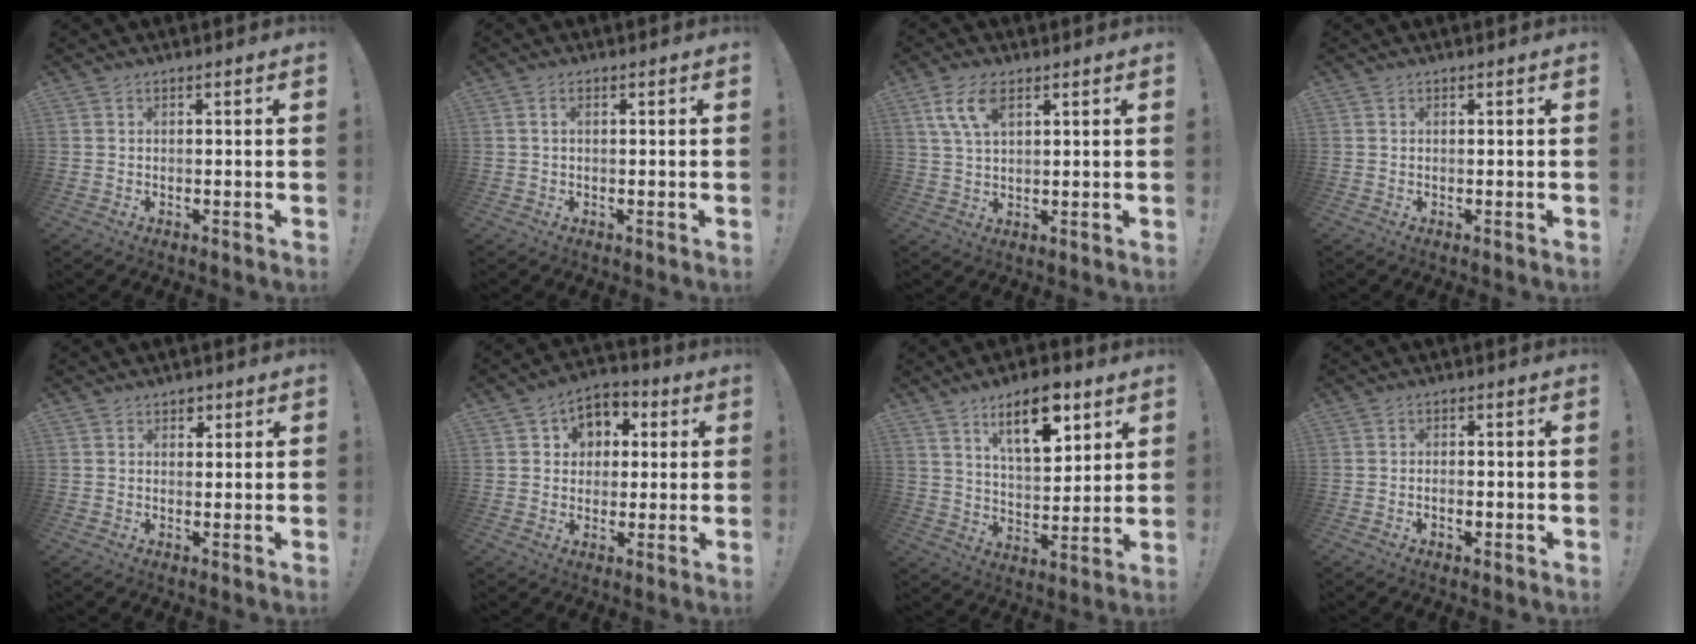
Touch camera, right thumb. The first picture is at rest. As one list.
[{"total": 1.2, "force": [0.2, 0.4, 1.1], "torque": [-0.024, 0.003, 0.003]}, {"total": 7.9, "force": [3.6, 3.5, 6.0], "torque": [-0.122, -0.002, 0.068]}, {"total": 0.0}, {"total": 2.3, "force": [1.4, 1.8, 0.7], "torque": [0.003, -0.009, 0.020]}, {"total": 7.2, "force": [1.5, 6.6, 2.5], "torque": [-0.027, -0.003, 0.032]}, {"total": 14.1, "force": [8.4, 6.0, 9.5], "torque": [-0.149, -0.031, 0.143]}, {"total": 1.7, "force": [-1.1, 0.8, 1.0], "torque": [-0.007, -0.002, -0.019]}]